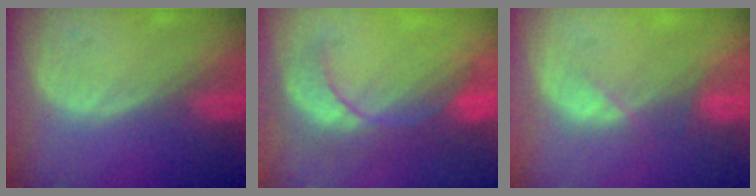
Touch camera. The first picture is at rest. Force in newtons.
{"total": 7.9, "press": 7.5, "slide": 2.2}
{"total": 2.6, "press": 2.5, "slide": 0.8}